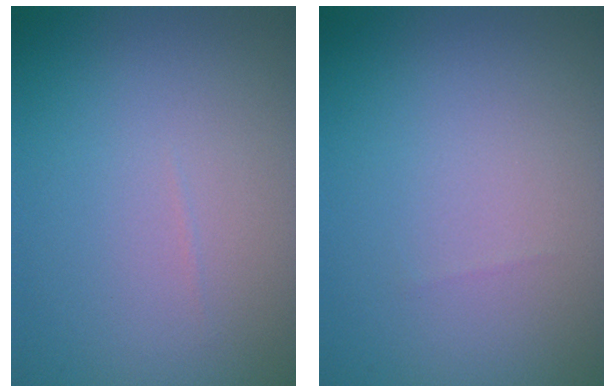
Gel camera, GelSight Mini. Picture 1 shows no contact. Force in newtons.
{"total": 0.0}